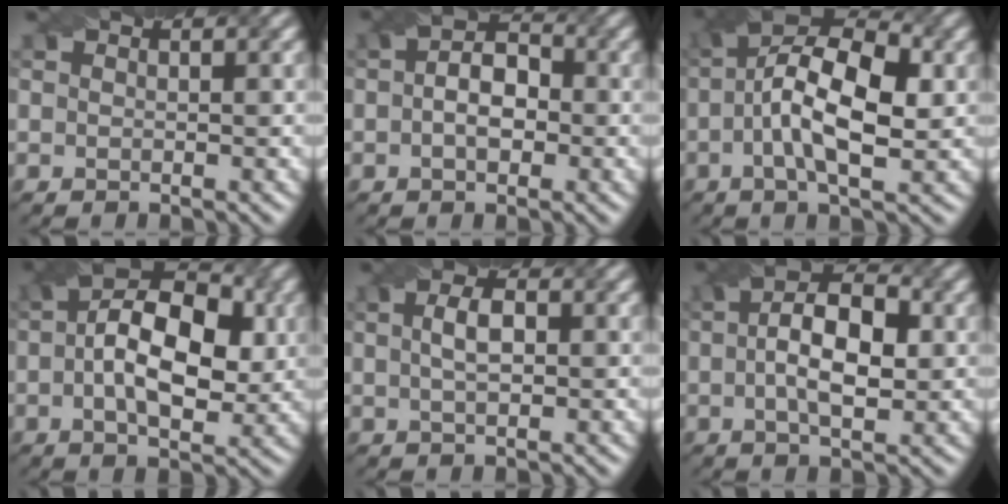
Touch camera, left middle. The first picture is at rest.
{"total": 3.7, "force": [-0.8, 2.6, 2.6], "torque": [-0.021, 0.012, -0.009]}
{"total": 9.3, "force": [-0.4, 4.3, 8.2], "torque": [-0.142, 0.015, 0.003]}
{"total": 8.8, "force": [0.1, 4.9, 7.3], "torque": [-0.103, 0.017, 0.007]}
{"total": 1.6, "force": [-0.3, 0.8, 1.3], "torque": [-0.024, 0.006, 0.009]}
{"total": 6.0, "force": [-0.3, 3.0, 5.2], "torque": [-0.075, 0.016, 0.002]}